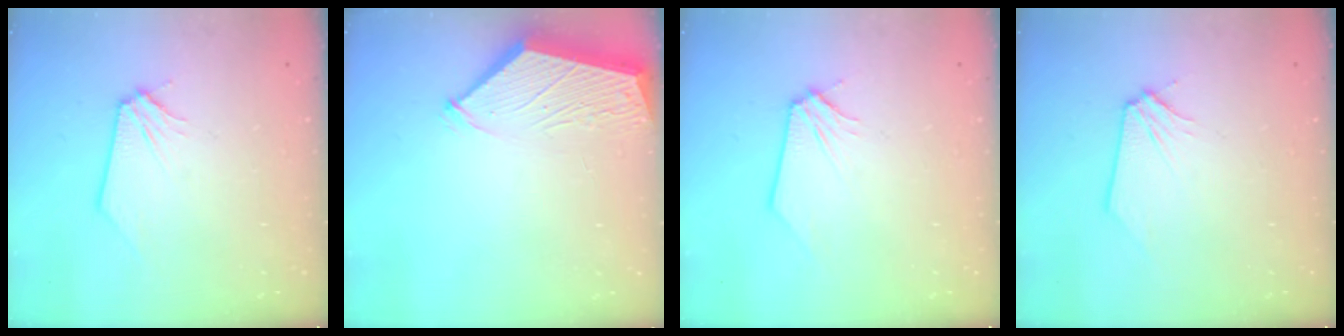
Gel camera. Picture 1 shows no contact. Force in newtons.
{"total": 3.0, "press": 3.0, "slide": 0.4}
{"total": 0.0}
{"total": 0.0}